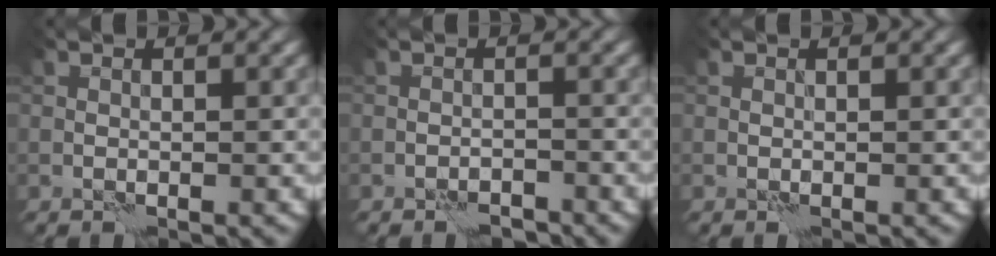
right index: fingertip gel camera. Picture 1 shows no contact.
{"total": 1.7, "force": [-1.6, 0.5, 0.5], "torque": [-0.003, 0.006, -0.028]}
{"total": 0.0}